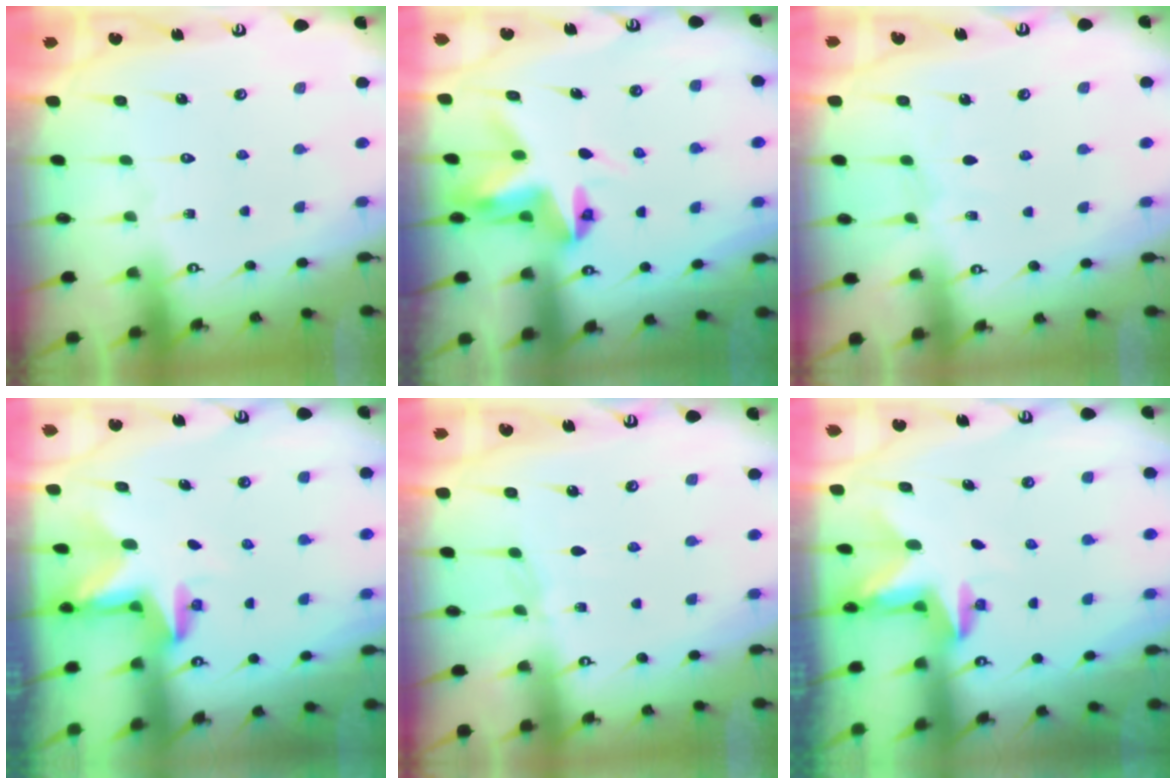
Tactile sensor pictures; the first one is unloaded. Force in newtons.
{"total": 5.3, "press": 5.3, "slide": 0.2}
{"total": 3.5, "press": 3.4, "slide": 0.5}
{"total": 2.8, "press": 2.8, "slide": 0.2}
{"total": 3.1, "press": 3.0, "slide": 0.5}
{"total": 2.4, "press": 2.4, "slide": 0.4}